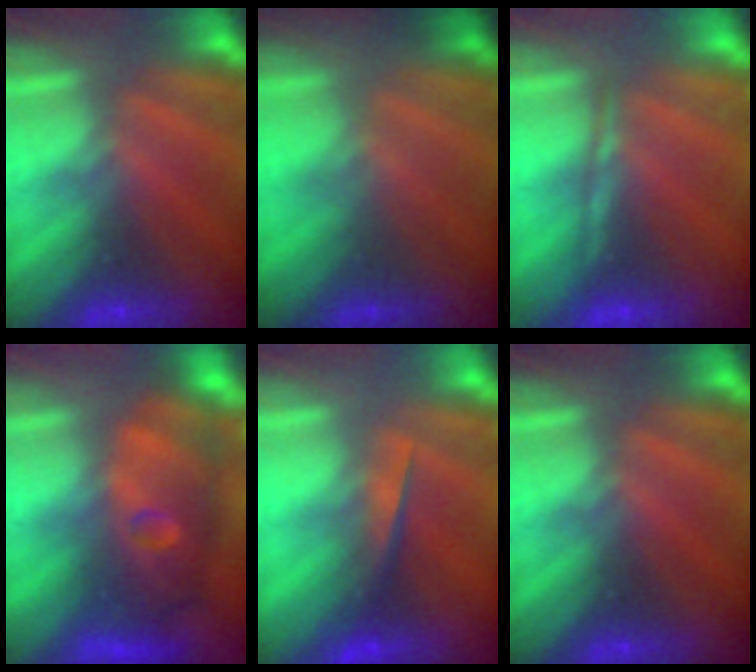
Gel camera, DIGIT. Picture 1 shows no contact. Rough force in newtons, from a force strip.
{"total": 1.7}
{"total": 1.7}
{"total": 7.6}
{"total": 4.6}
{"total": 0.0}